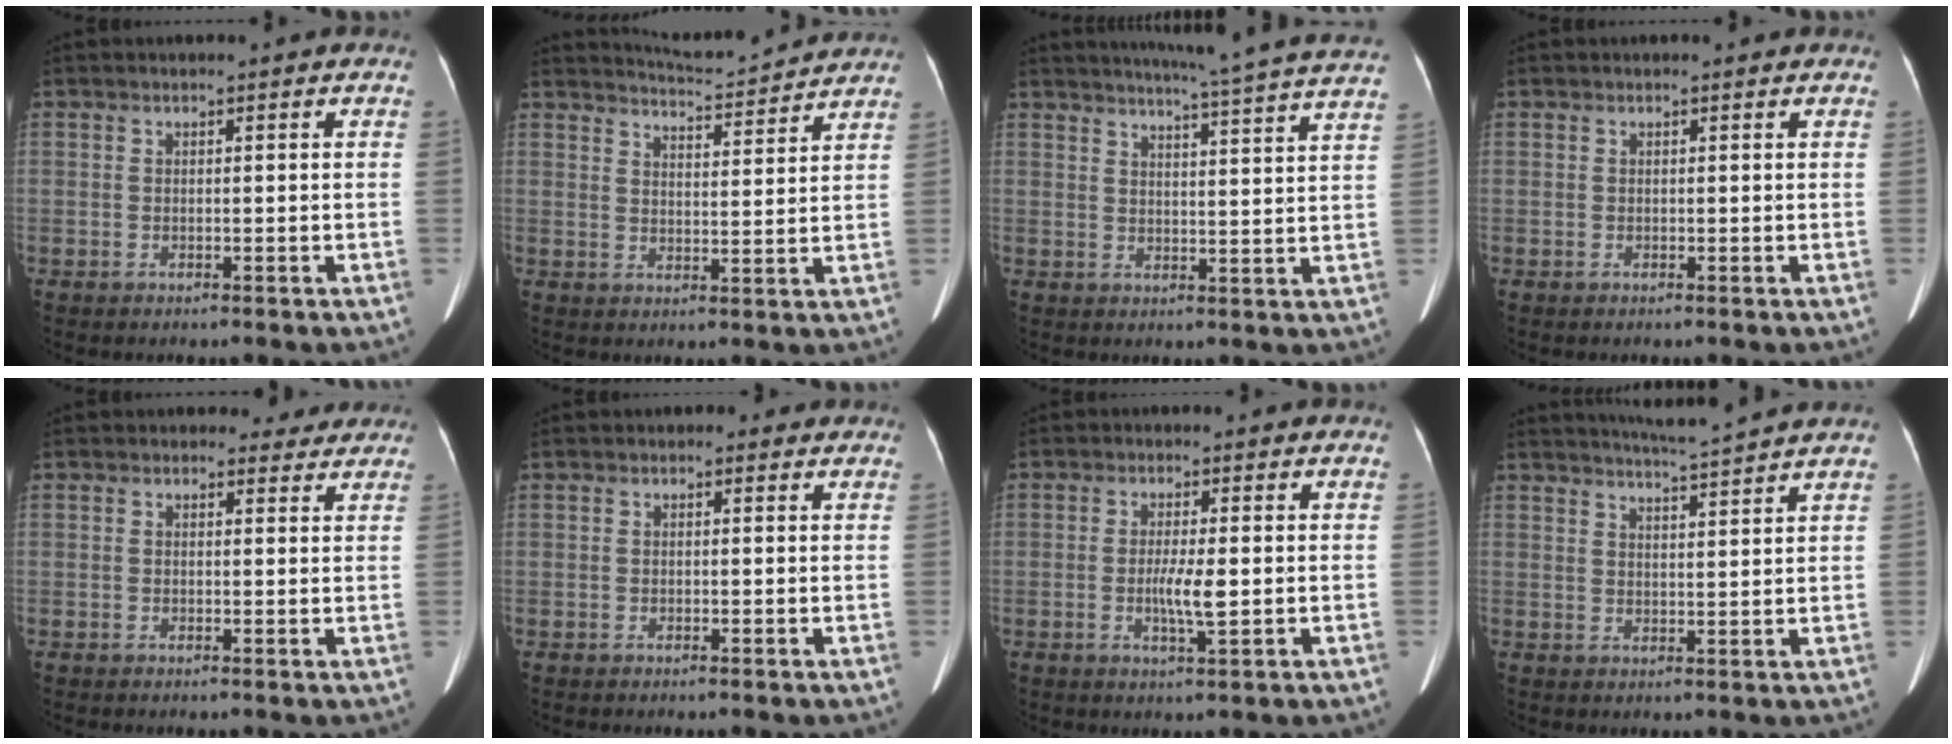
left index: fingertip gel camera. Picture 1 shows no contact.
{"total": 8.5, "force": [8.5, -0.6, 0.9], "torque": [-0.030, 0.007, 0.121]}
{"total": 19.6, "force": [17.9, -1.5, 7.8], "torque": [-0.121, -0.047, 0.210]}
{"total": 0.0}
{"total": 2.8, "force": [2.3, 1.7, 0.1], "torque": [0.003, 0.002, 0.018]}
{"total": 0.8, "force": [0.3, 0.7, 0.2], "torque": [-0.004, 0.003, -0.001]}
{"total": 4.2, "force": [-0.5, 0.5, 4.1], "torque": [-0.081, -0.006, -0.008]}
{"total": 7.2, "force": [6.7, -1.3, 2.2], "torque": [-0.043, 0.002, 0.098]}